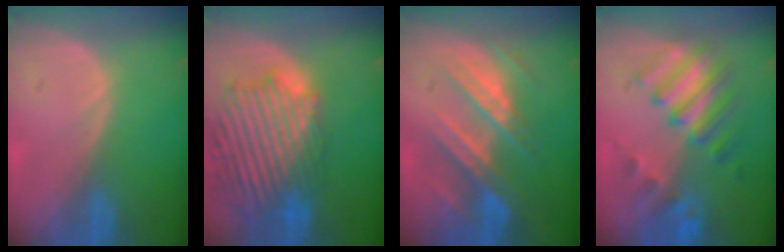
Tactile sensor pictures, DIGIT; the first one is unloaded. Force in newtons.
{"total": 14.1, "press": 12.0, "slide": 7.3}
{"total": 8.9, "press": 7.8, "slide": 4.4}
{"total": 8.1, "press": 7.7, "slide": 2.7}